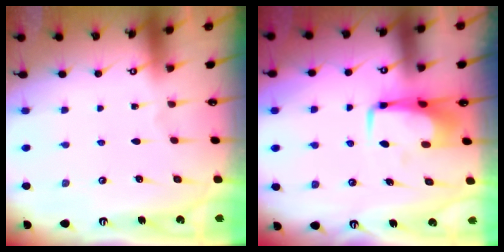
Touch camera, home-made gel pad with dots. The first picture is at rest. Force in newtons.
{"total": 6.7, "press": 6.6, "slide": 1.0}